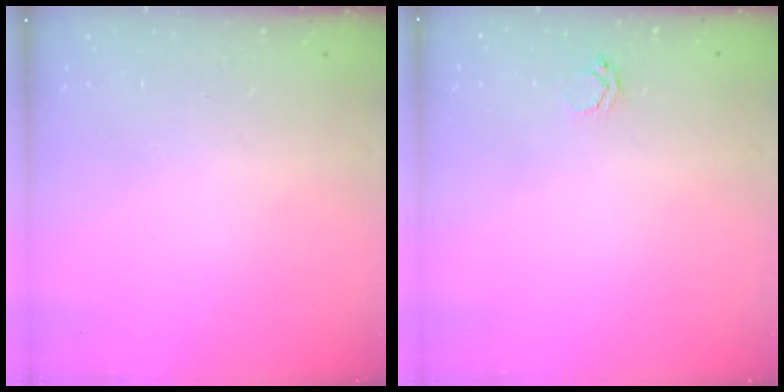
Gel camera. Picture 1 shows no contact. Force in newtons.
{"total": 3.0, "press": 3.0, "slide": 0.5}